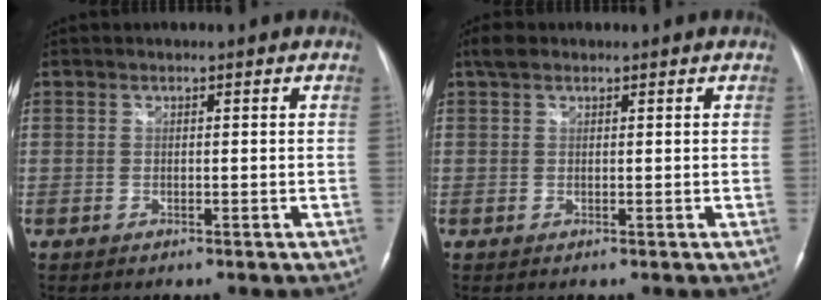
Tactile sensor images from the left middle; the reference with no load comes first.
{"total": 2.1, "force": [1.5, 1.1, 1.0], "torque": [-0.022, 0.020, 0.026]}